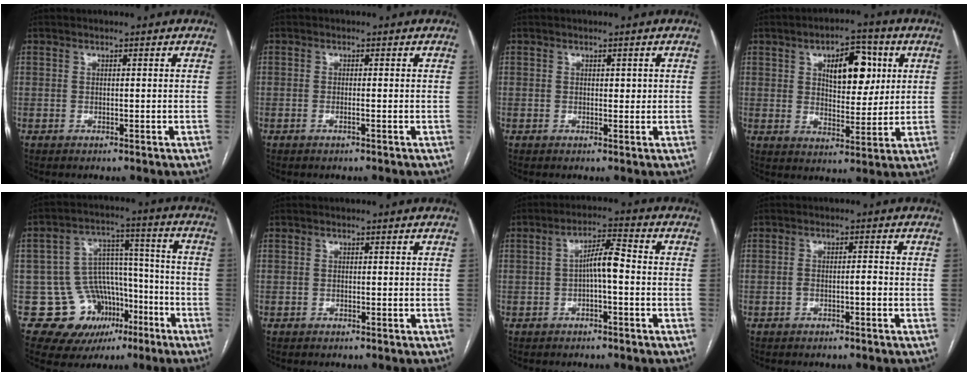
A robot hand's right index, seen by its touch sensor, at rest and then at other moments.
{"total": 0.8, "force": [-0.4, -0.2, 0.7], "torque": [-0.013, 0.000, -0.007]}
{"total": 1.2, "force": [0.3, 0.7, 0.9], "torque": [-0.008, 0.001, 0.005]}
{"total": 10.3, "force": [3.5, 4.6, 8.5], "torque": [-0.121, 0.015, 0.057]}
{"total": 13.6, "force": [-5.9, 11.6, 4.2], "torque": [-0.057, 0.070, -0.074]}
{"total": 0.0}
{"total": 4.9, "force": [-0.5, 0.9, 4.8], "torque": [-0.078, 0.019, -0.009]}
{"total": 1.8, "force": [-0.8, 0.4, 1.6], "torque": [-0.026, 0.006, -0.012]}